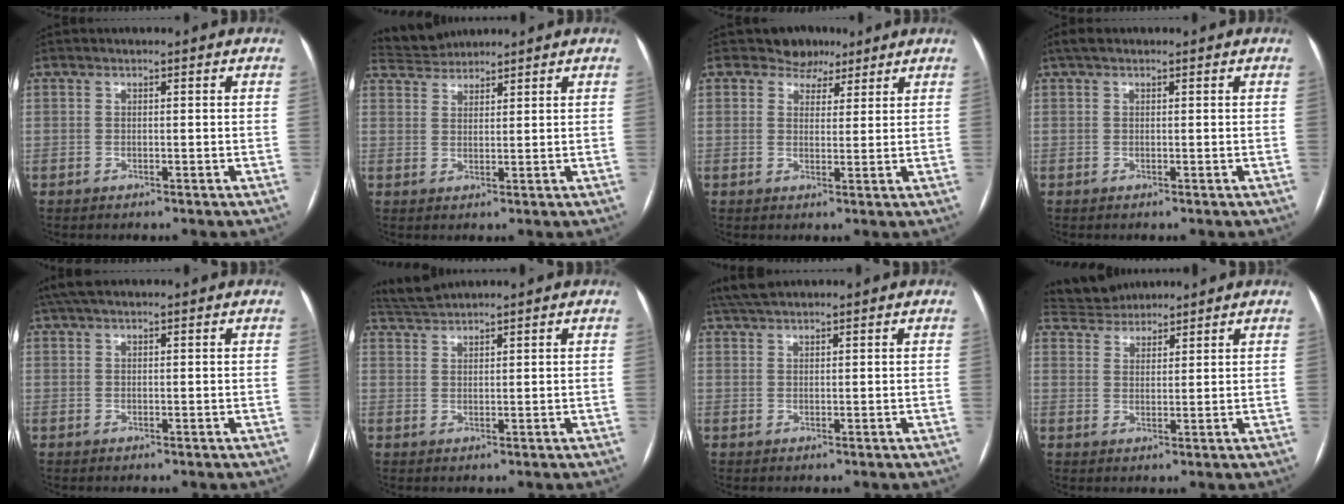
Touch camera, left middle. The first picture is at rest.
{"total": 3.9, "force": [3.9, 0.4, -0.3], "torque": [-0.004, 0.024, 0.076]}
{"total": 4.1, "force": [3.0, 2.8, 0.3], "torque": [0.000, 0.005, 0.042]}
{"total": 2.0, "force": [1.3, 0.8, 1.3], "torque": [-0.028, 0.024, 0.024]}
{"total": 3.7, "force": [2.8, 0.7, 2.2], "torque": [-0.045, 0.035, 0.053]}
{"total": 3.0, "force": [2.9, -0.7, -0.1], "torque": [-0.007, 0.011, 0.065]}
{"total": 3.8, "force": [3.4, 0.5, 1.7], "torque": [-0.037, 0.025, 0.068]}
{"total": 5.7, "force": [5.4, 1.4, 0.7], "torque": [-0.018, 0.031, 0.101]}